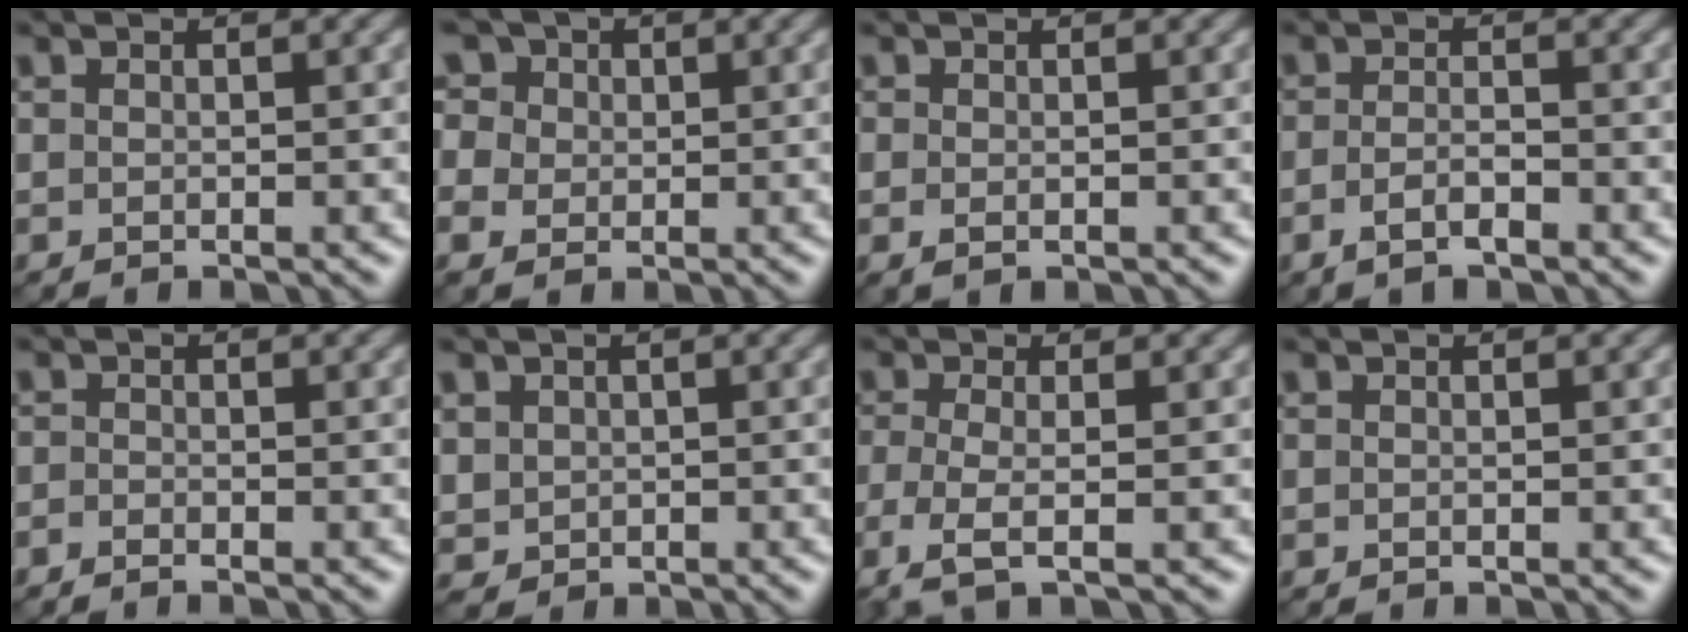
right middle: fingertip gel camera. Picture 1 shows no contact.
{"total": 8.7, "force": [3.4, 6.7, 4.4], "torque": [-0.084, 0.035, 0.026]}
{"total": 0.9, "force": [-0.2, 0.5, 0.7], "torque": [-0.020, -0.005, -0.003]}
{"total": 2.2, "force": [-1.1, 0.8, 1.8], "torque": [-0.037, -0.003, -0.023]}
{"total": 0.9, "force": [-0.8, 0.2, 0.3], "torque": [-0.003, -0.003, -0.019]}
{"total": 2.0, "force": [0.3, 1.9, 0.4], "torque": [-0.014, -0.004, 0.012]}
{"total": 4.1, "force": [-2.0, 1.1, 3.5], "torque": [-0.080, -0.012, -0.047]}
{"total": 0.0}